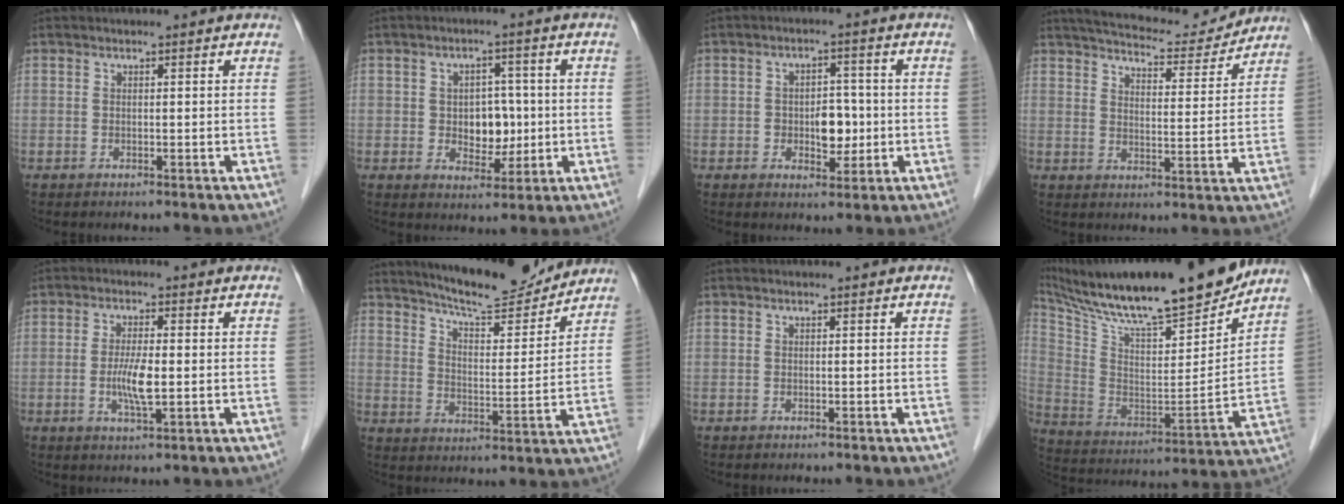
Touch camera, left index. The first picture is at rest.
{"total": 5.6, "force": [-0.2, 4.0, 3.9], "torque": [-0.057, 0.012, 0.006]}
{"total": 5.0, "force": [-0.7, 3.1, 3.9], "torque": [-0.056, 0.009, -0.005]}
{"total": 13.3, "force": [12.4, 2.4, 4.0], "torque": [-0.058, 0.004, 0.171]}
{"total": 4.8, "force": [-0.6, 0.8, 4.7], "torque": [-0.098, -0.008, -0.009]}
{"total": 13.7, "force": [12.9, 1.7, 4.4], "torque": [-0.073, -0.007, 0.195]}
{"total": 0.0}
{"total": 26.4, "force": [22.2, 3.7, 13.9], "torque": [-0.257, -0.013, 0.351]}